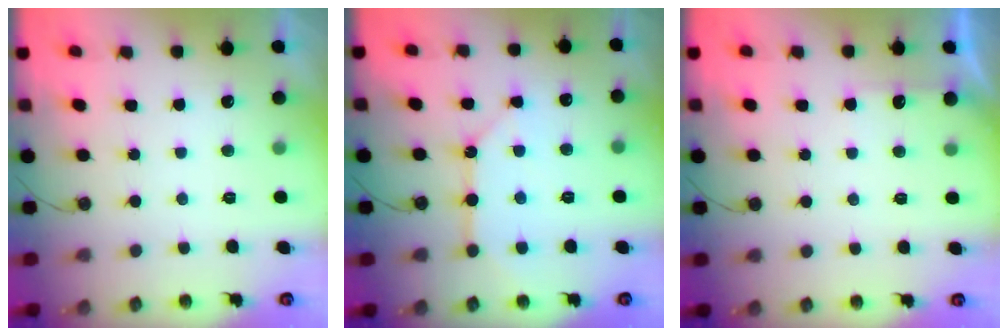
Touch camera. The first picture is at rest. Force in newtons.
{"total": 9.9, "press": 9.9, "slide": 0.8}
{"total": 4.3, "press": 4.3, "slide": 0.6}